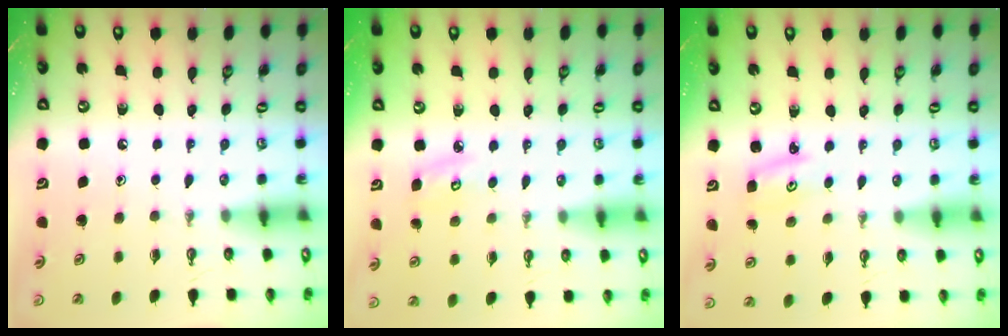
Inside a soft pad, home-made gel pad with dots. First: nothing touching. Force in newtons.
{"total": 5.0, "press": 4.9, "slide": 0.5}
{"total": 3.3, "press": 3.3, "slide": 0.3}